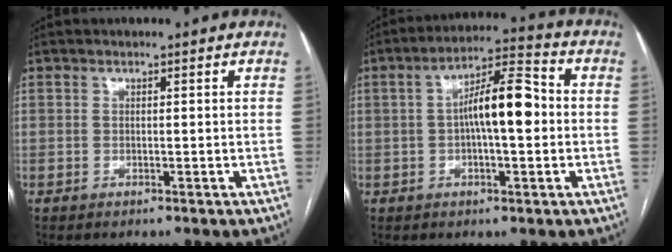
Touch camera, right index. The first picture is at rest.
{"total": 9.9, "force": [0.1, 2.6, 9.6], "torque": [-0.167, 0.028, -0.003]}